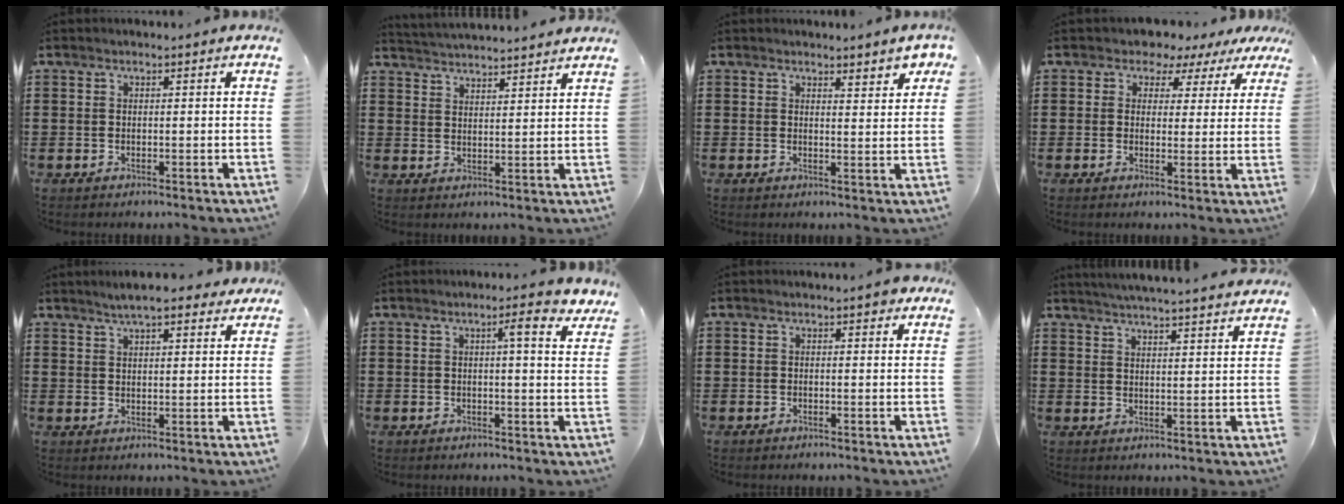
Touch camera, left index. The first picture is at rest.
{"total": 3.3, "force": [3.3, -0.3, -0.3], "torque": [-0.007, -0.017, 0.058]}
{"total": 2.7, "force": [2.5, 0.5, 0.9], "torque": [-0.017, -0.007, 0.044]}
{"total": 3.1, "force": [2.2, 2.2, 0.4], "torque": [-0.021, -0.004, 0.033]}
{"total": 5.2, "force": [4.2, 1.2, 2.8], "torque": [-0.057, -0.001, 0.073]}
{"total": 4.3, "force": [2.6, 0.3, 3.4], "torque": [-0.049, -0.015, 0.037]}
{"total": 1.1, "force": [0.7, 0.4, 0.8], "torque": [-0.009, 0.002, 0.010]}
{"total": 3.8, "force": [3.7, -0.8, 0.5], "torque": [-0.024, -0.020, 0.064]}